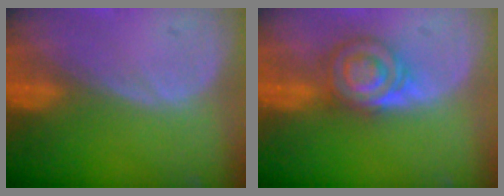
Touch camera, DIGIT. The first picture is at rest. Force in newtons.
{"total": 6.1, "press": 5.9, "slide": 1.8}